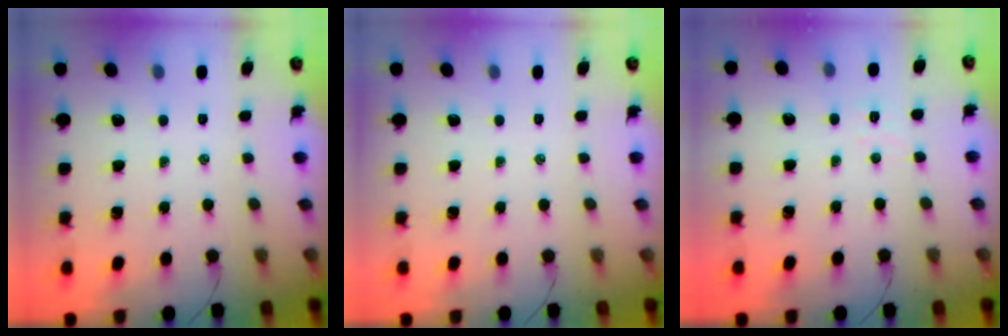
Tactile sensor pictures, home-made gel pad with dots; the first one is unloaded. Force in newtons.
{"total": 0.0}
{"total": 3.4, "press": 3.3, "slide": 1.1}